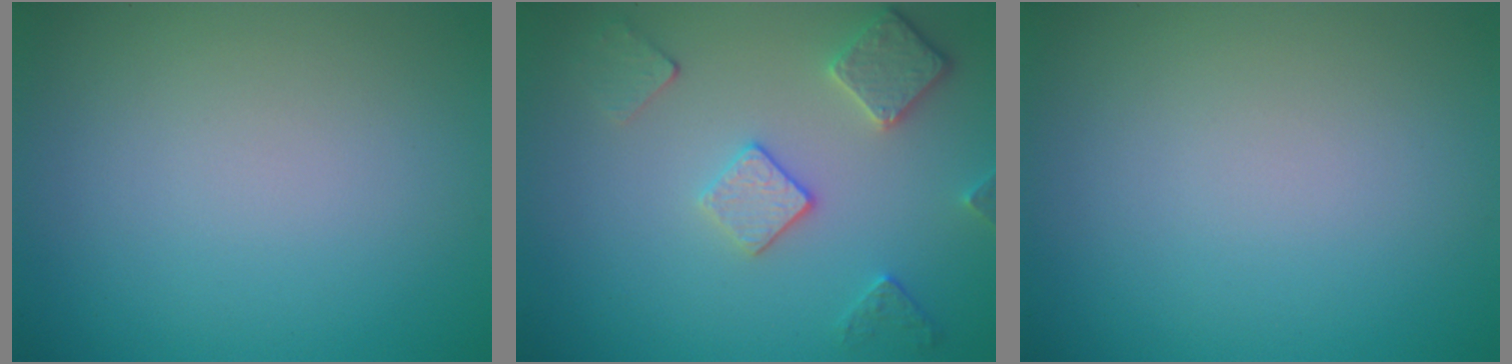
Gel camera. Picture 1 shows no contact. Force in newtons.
{"total": 3.6, "press": 3.1, "slide": 1.8}
{"total": 0.0}